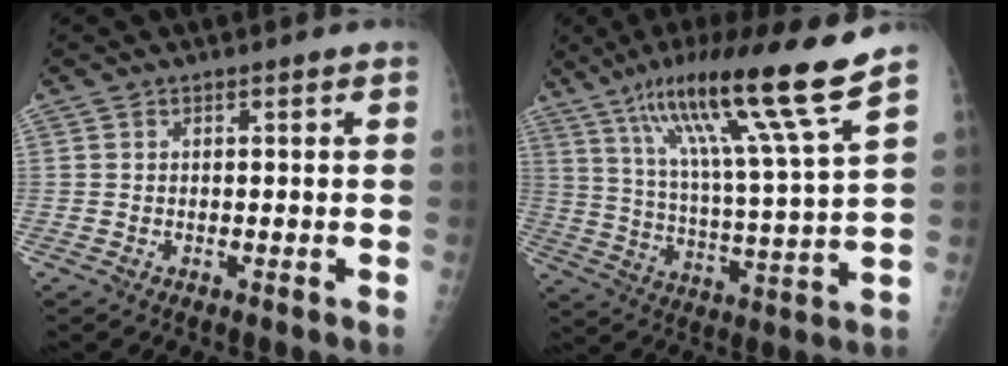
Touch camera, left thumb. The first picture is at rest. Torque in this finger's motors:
{"motor_torque": [0.71, 0.10, 1.59, -1.17, 0.46]}